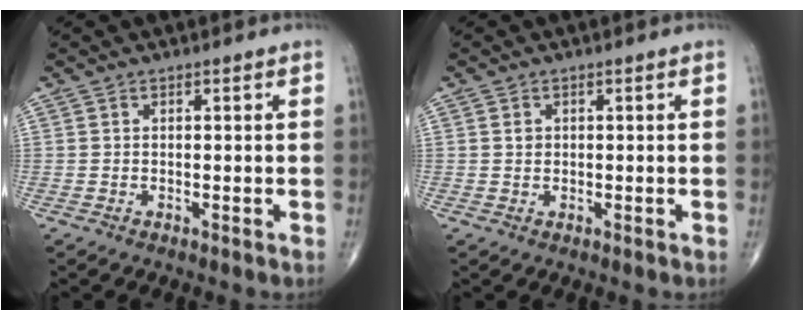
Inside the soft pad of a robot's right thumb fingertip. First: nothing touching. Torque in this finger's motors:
{"motor_torque": [-0.52, -0.25, -0.17, -0.10, -0.02]}